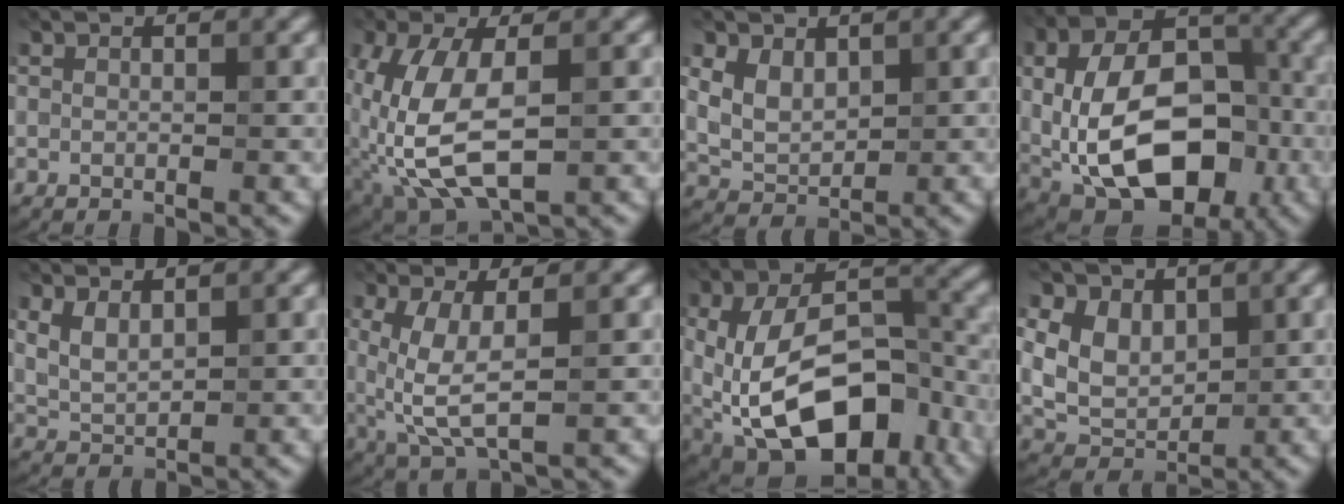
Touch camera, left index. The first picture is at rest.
{"total": 8.7, "force": [-1.6, 4.4, 7.3], "torque": [-0.179, -0.006, -0.032]}
{"total": 2.9, "force": [0.7, 2.1, 1.9], "torque": [-0.039, -0.007, 0.015]}
{"total": 15.5, "force": [-2.9, 9.6, 11.8], "torque": [-0.183, -0.009, -0.037]}
{"total": 2.2, "force": [0.8, 1.2, 1.7], "torque": [-0.042, -0.003, 0.020]}
{"total": 5.0, "force": [0.1, 1.8, 4.7], "torque": [-0.115, -0.015, 0.006]}
{"total": 15.8, "force": [-4.9, 9.0, 12.0], "torque": [-0.202, -0.023, -0.067]}
{"total": 4.5, "force": [0.9, 3.4, 2.8], "torque": [-0.055, -0.008, 0.013]}